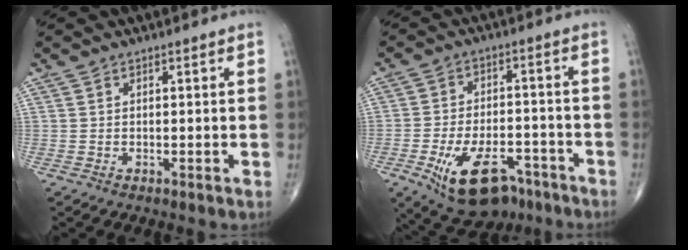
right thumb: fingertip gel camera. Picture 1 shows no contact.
{"total": 15.1, "force": [-8.2, 7.9, 9.8], "torque": [-0.149, 0.033, -0.121]}